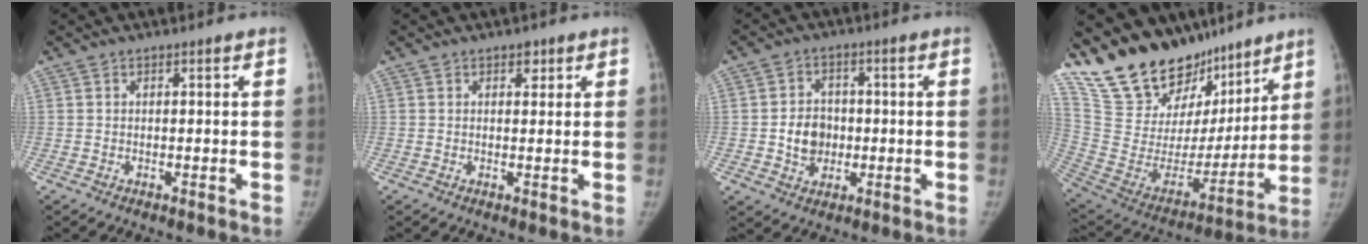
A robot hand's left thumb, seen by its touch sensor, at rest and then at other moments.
{"total": 1.7, "force": [1.0, 1.1, 0.8], "torque": [0.004, -0.004, 0.011]}
{"total": 6.6, "force": [-0.8, 5.6, 3.4], "torque": [-0.025, 0.010, -0.015]}
{"total": 25.6, "force": [20.2, 12.2, 9.9], "torque": [-0.134, -0.084, 0.347]}